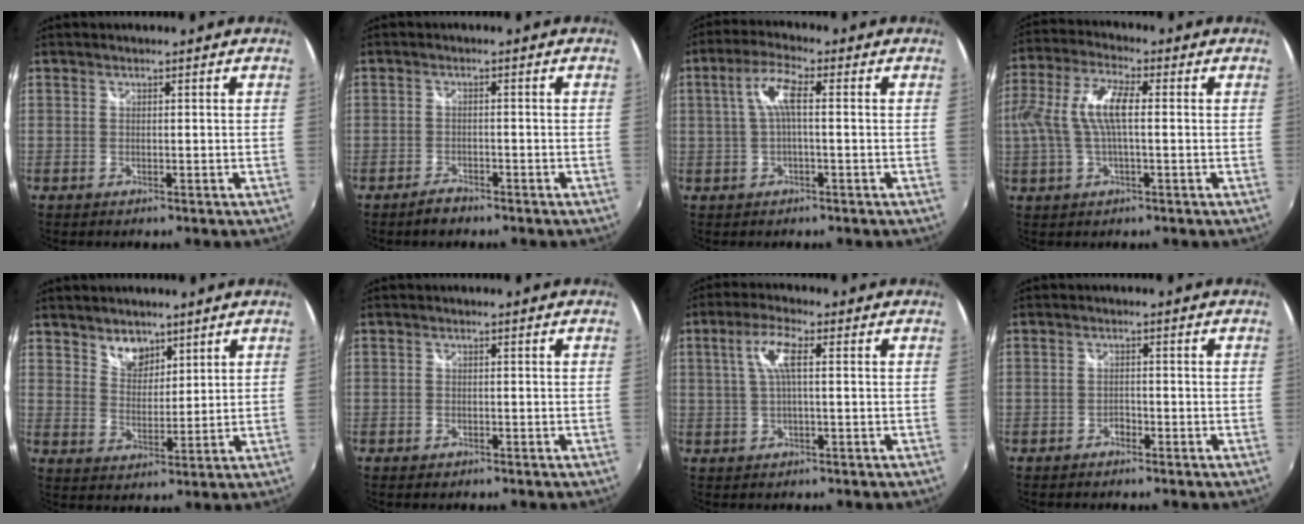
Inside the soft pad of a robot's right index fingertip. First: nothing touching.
{"total": 1.8, "force": [-1.5, 0.9, 0.4], "torque": [-0.009, 0.000, -0.025]}
{"total": 5.6, "force": [0.4, 1.1, 5.5], "torque": [-0.109, 0.011, 0.010]}
{"total": 10.2, "force": [0.2, 3.2, 9.6], "torque": [-0.198, 0.009, 0.007]}
{"total": 5.6, "force": [4.2, 3.3, 1.7], "torque": [-0.017, 0.006, 0.077]}
{"total": 1.2, "force": [-0.7, 1.0, 0.3], "torque": [-0.009, 0.000, -0.009]}
{"total": 5.6, "force": [1.1, 1.0, 5.4], "torque": [-0.105, 0.007, 0.023]}
{"total": 1.3, "force": [-1.1, 0.7, 0.3], "torque": [-0.007, -0.001, -0.018]}